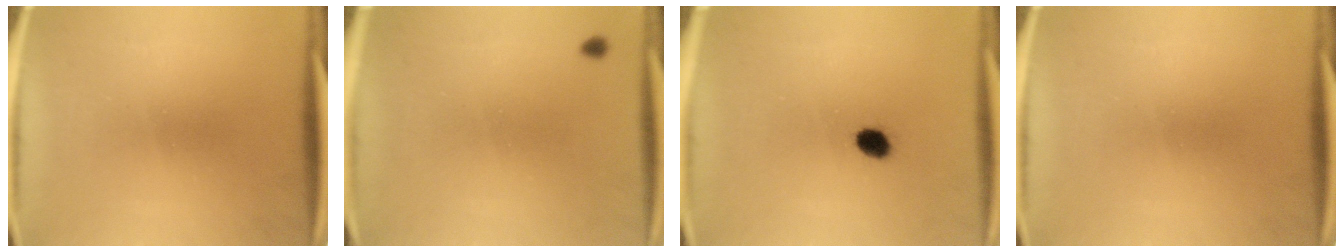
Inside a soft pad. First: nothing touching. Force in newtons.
{"total": 0.8}
{"total": 3.6}
{"total": 0.0}